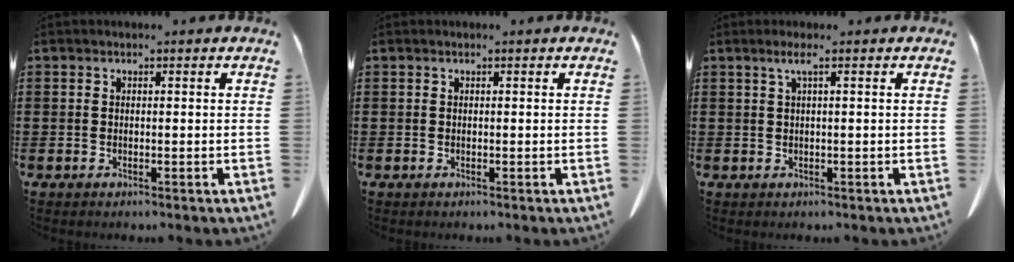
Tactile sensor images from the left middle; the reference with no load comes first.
{"total": 0.0}
{"total": 1.7, "force": [0.6, -0.1, 1.5], "torque": [-0.031, -0.003, 0.011]}